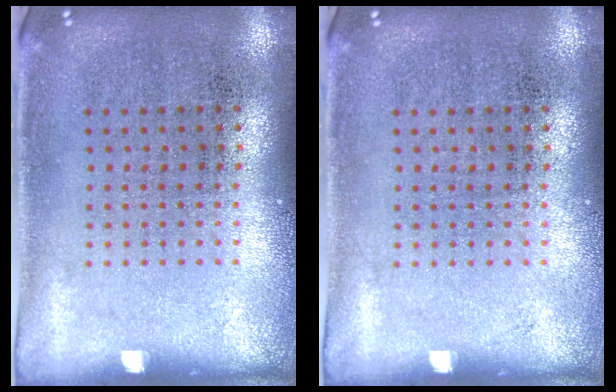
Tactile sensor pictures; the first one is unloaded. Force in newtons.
{"total": 0.0}